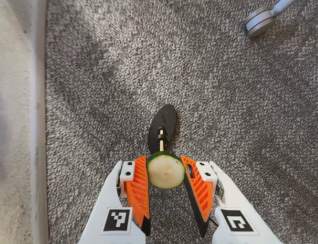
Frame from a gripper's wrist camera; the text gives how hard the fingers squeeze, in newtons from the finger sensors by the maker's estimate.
{"total": 8.3, "left": 7.8, "right": 8.9}